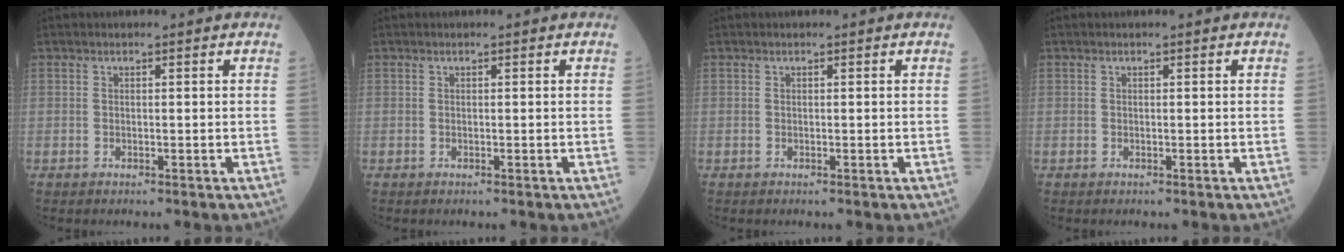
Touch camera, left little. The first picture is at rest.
{"total": 0.0}
{"total": 0.0}
{"total": 0.0}